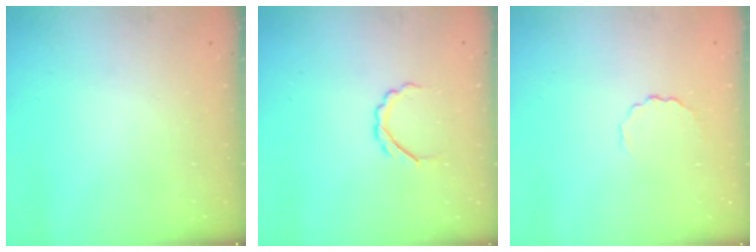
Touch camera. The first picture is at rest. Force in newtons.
{"total": 5.3, "press": 5.1, "slide": 1.6}
{"total": 2.8, "press": 2.6, "slide": 1.1}